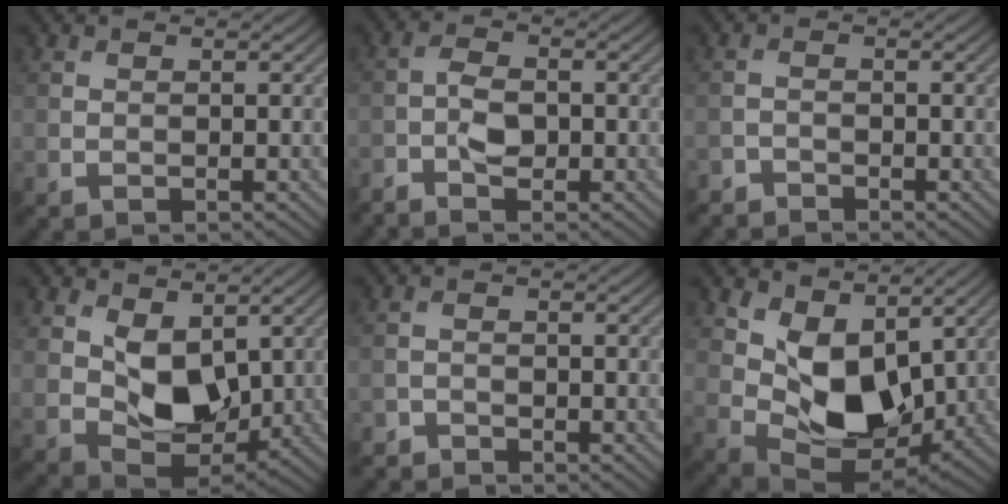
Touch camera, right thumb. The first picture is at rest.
{"total": 3.5, "force": [-1.9, 1.5, 2.6], "torque": [-0.053, 0.004, -0.043]}
{"total": 1.9, "force": [-1.9, 0.4, 0.1], "torque": [-0.002, -0.003, -0.043]}
{"total": 8.4, "force": [2.2, 5.3, 6.1], "torque": [-0.129, -0.009, 0.041]}
{"total": 1.6, "force": [-1.6, 0.4, 0.1], "torque": [-0.001, -0.001, -0.036]}
{"total": 10.3, "force": [3.1, 6.1, 7.7], "torque": [-0.150, -0.010, 0.058]}